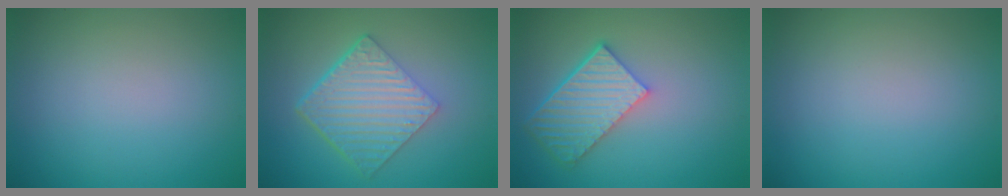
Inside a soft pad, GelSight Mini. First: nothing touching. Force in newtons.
{"total": 6.3, "press": 4.3, "slide": 4.6}
{"total": 5.7, "press": 4.3, "slide": 3.8}
{"total": 0.0}